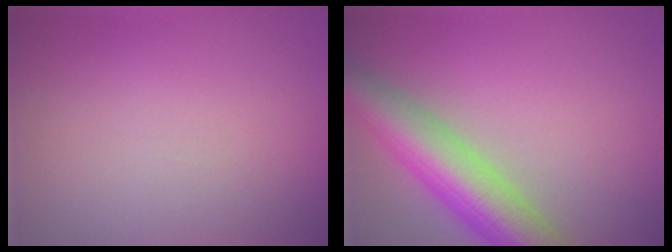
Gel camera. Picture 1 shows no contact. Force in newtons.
{"total": 7.9, "press": 7.9, "slide": 0.4}